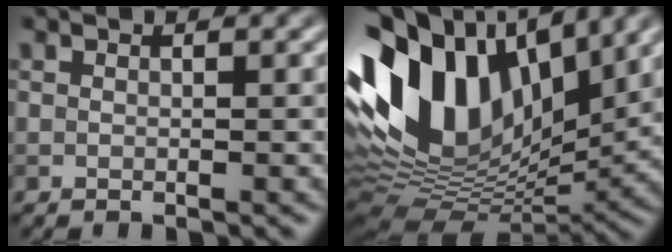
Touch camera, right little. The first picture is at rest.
{"total": 15.8, "force": [4.0, 9.8, 11.7], "torque": [-0.255, 0.022, 0.068]}